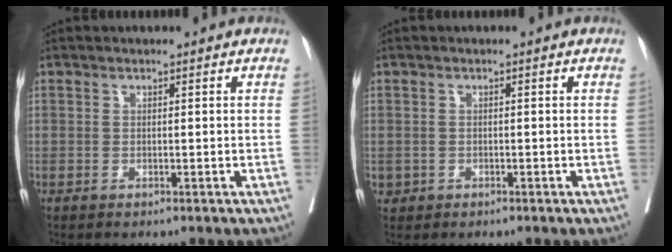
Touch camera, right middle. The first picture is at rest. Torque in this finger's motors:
{"motor_torque": [0.83, -0.82, 0.02, 0.01]}